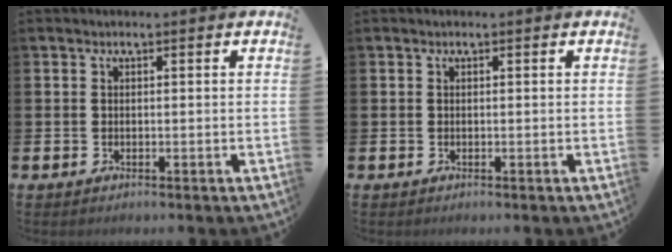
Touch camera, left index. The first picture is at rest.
{"total": 0.0}